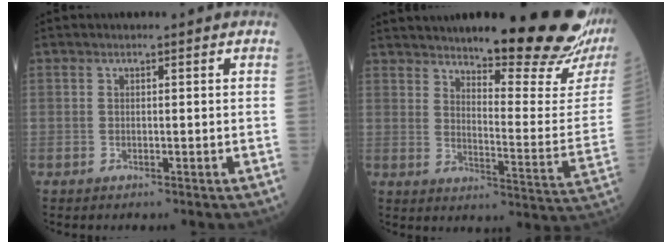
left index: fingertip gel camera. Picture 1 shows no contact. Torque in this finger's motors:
{"motor_torque": [1.05, -1.09, 1.05, 0.17]}